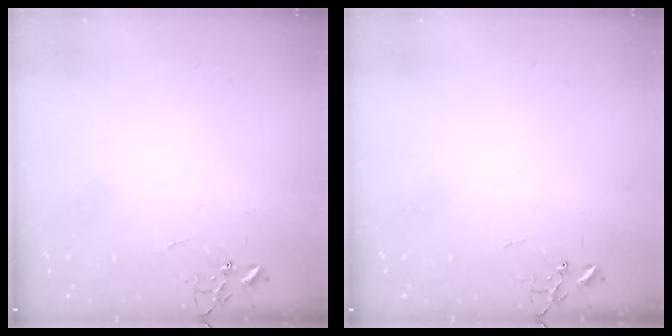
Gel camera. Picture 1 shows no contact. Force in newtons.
{"total": 0.0}